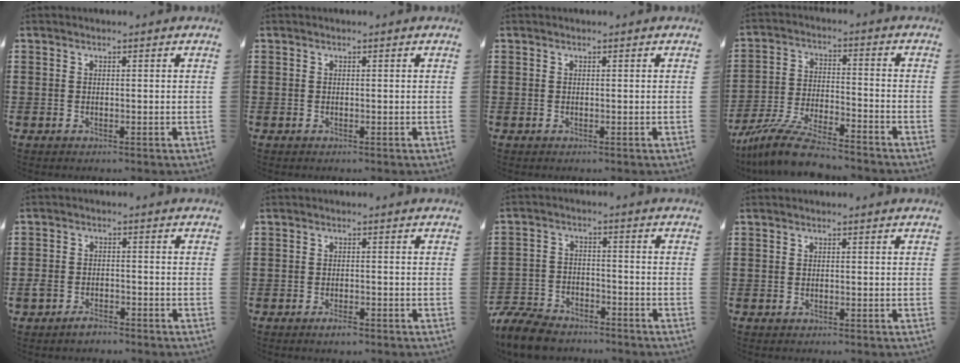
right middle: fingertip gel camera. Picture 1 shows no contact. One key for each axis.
{"total": 0.0}
{"total": 0.0}
{"total": 9.2, "fx": -8.2, "fy": 0.9, "fz": 4.0, "tx": -0.086, "ty": 0.006, "tz": -0.160}
{"total": 2.6, "fx": -2.1, "fy": 1.1, "fz": 1.0, "tx": -0.027, "ty": 0.005, "tz": -0.045}
{"total": 2.4, "fx": -1.5, "fy": 0.5, "fz": 1.8, "tx": -0.037, "ty": -0.002, "tz": -0.029}
{"total": 7.9, "fx": -7.4, "fy": 1.8, "fz": 2.1, "tx": -0.055, "ty": 0.011, "tz": -0.149}
{"total": 0.0}